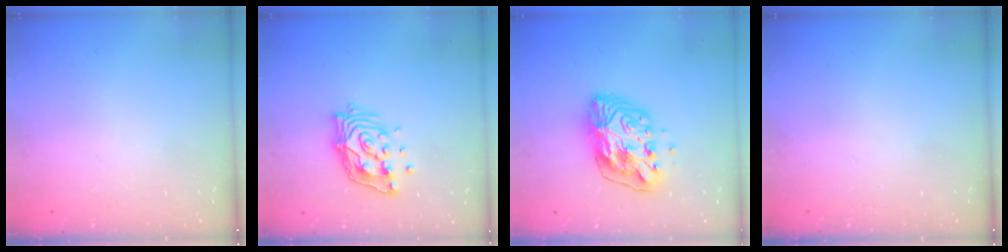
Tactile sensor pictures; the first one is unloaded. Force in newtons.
{"total": 12.4, "press": 12.4, "slide": 1.2}
{"total": 11.0, "press": 11.0, "slide": 0.5}
{"total": 0.0}